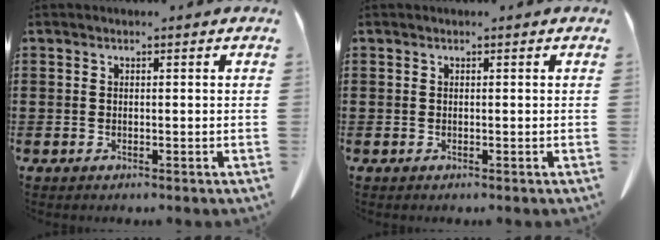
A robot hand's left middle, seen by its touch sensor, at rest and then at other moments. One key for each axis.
{"total": 0.0}